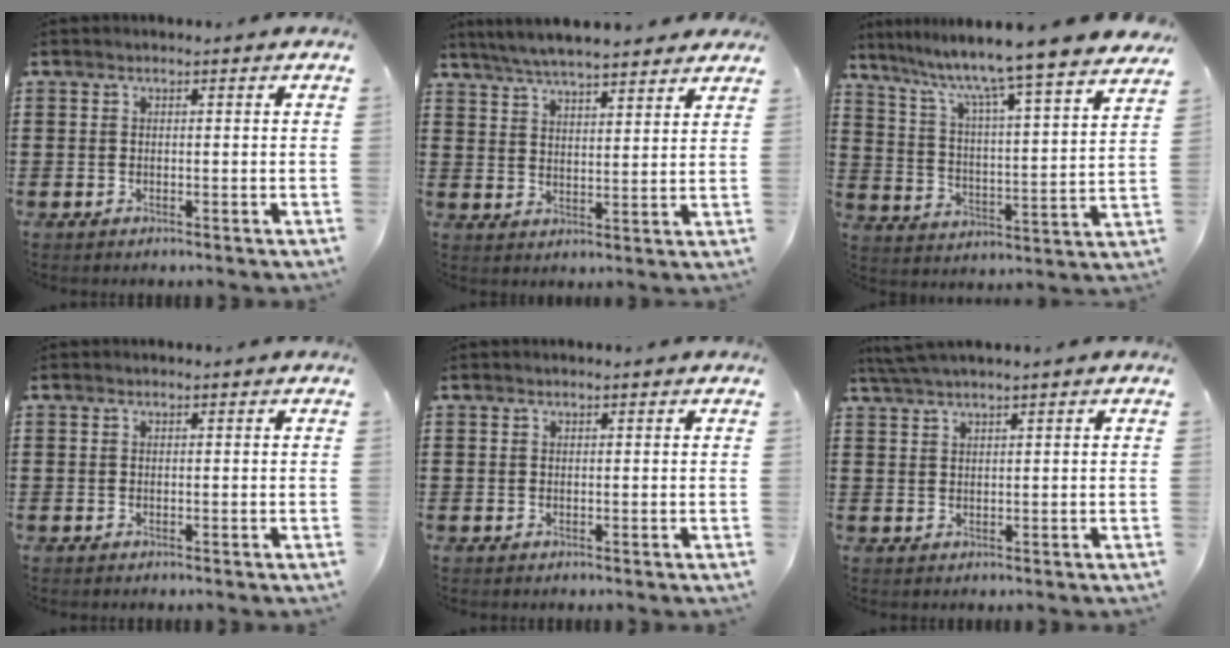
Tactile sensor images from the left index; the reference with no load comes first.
{"total": 5.6, "force": [5.3, 0.4, 1.7], "torque": [-0.052, -0.017, 0.096]}
{"total": 8.2, "force": [7.1, -1.5, 3.8], "torque": [-0.102, -0.066, 0.109]}
{"total": 0.0}
{"total": 0.0}
{"total": 2.3, "force": [1.8, -0.4, 1.4], "torque": [-0.029, 0.001, 0.035]}